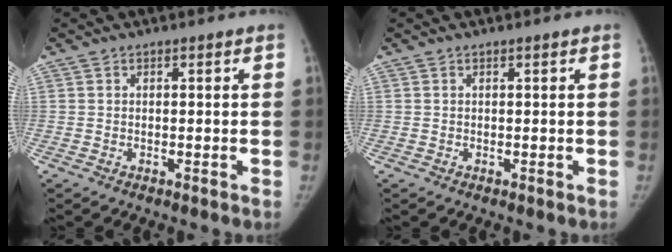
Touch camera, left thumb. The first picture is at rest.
{"total": 0.0}